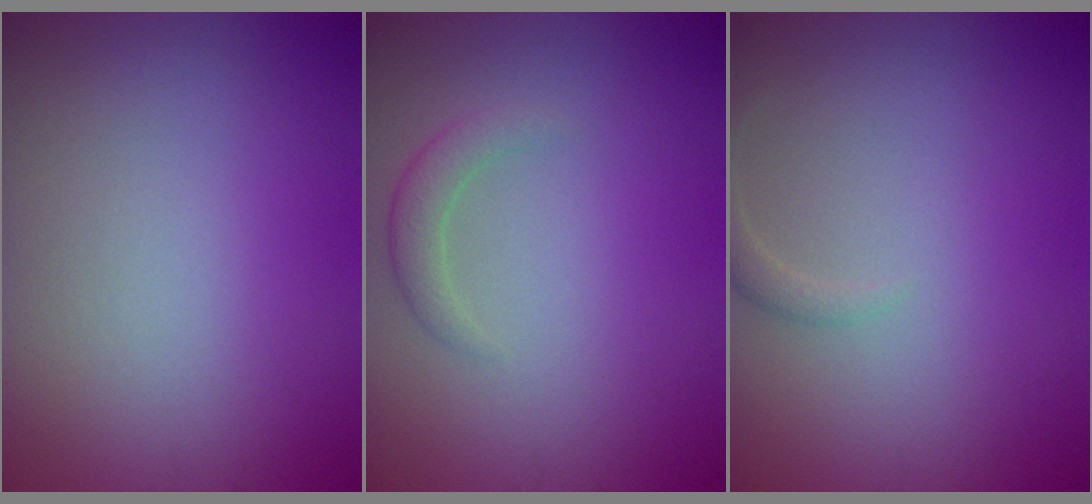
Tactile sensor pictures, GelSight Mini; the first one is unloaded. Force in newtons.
{"total": 1.6, "press": 1.6, "slide": 0.1}
{"total": 1.2, "press": 1.2, "slide": 0.1}